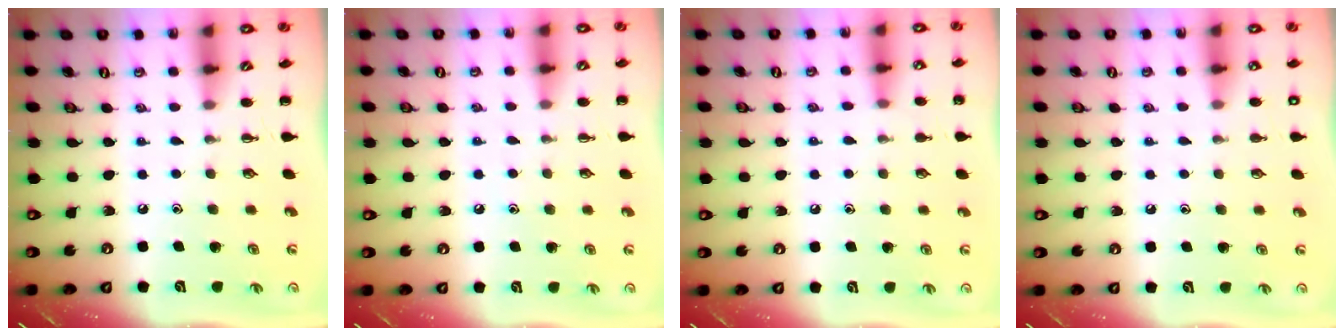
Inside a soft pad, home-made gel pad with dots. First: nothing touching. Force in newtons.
{"total": 4.4, "press": 4.3, "slide": 0.9}
{"total": 4.8, "press": 4.4, "slide": 1.8}
{"total": 1.4, "press": 1.4, "slide": 0.1}